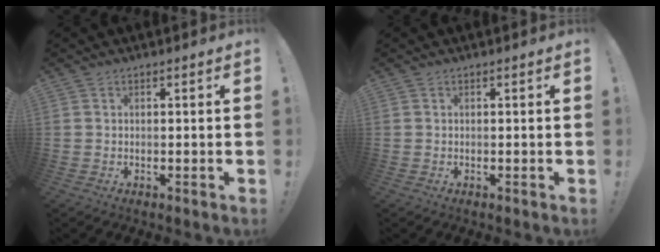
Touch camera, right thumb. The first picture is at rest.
{"total": 0.0}